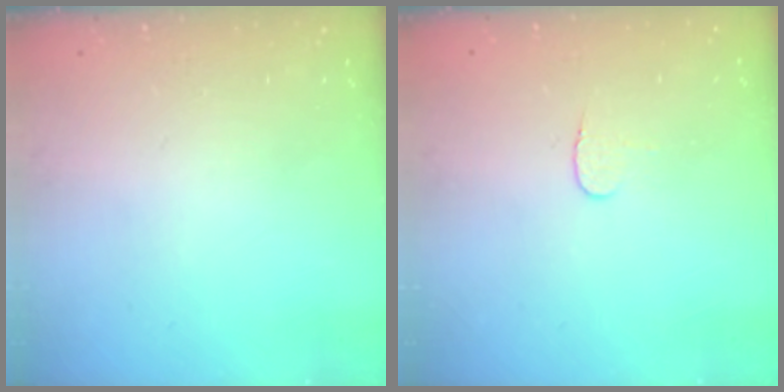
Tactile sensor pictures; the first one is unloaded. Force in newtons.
{"total": 3.9, "press": 3.9, "slide": 0.2}